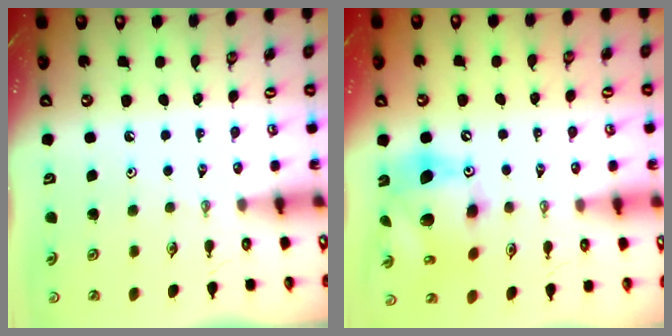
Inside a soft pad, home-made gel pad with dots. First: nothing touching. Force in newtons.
{"total": 15.1, "press": 15.0, "slide": 1.5}